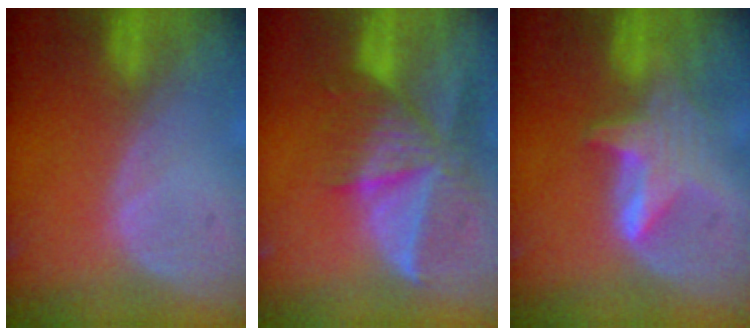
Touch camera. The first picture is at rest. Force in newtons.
{"total": 9.6, "press": 8.6, "slide": 4.3}
{"total": 5.6, "press": 5.6, "slide": 0.4}